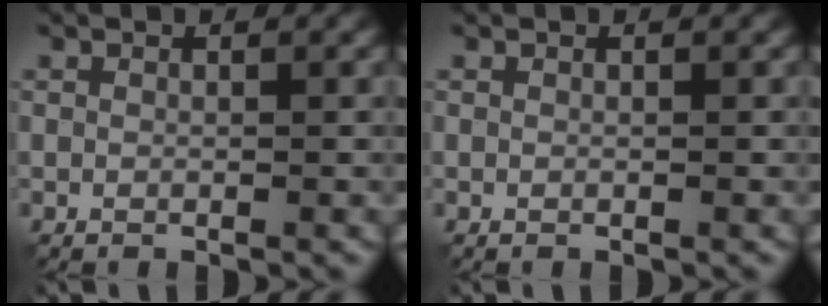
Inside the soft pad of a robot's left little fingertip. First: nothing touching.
{"total": 0.0}